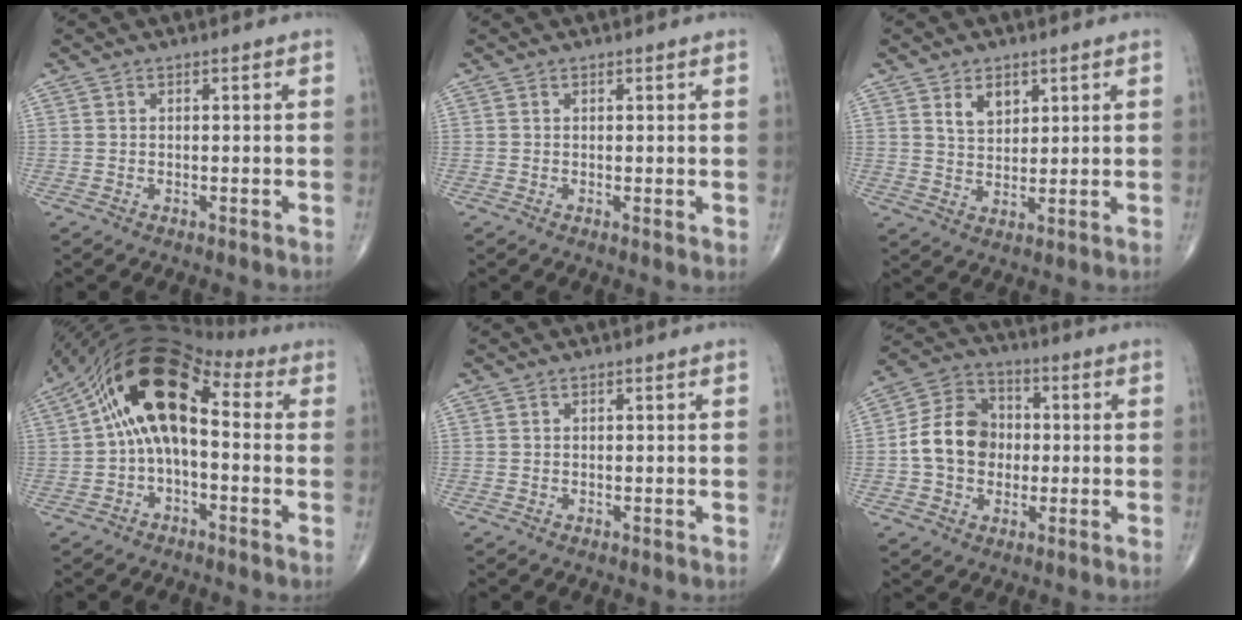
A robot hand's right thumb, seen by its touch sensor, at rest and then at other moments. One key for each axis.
{"total": 1.0, "fx": 0.2, "fy": 0.3, "fz": 1.0, "tx": -0.020, "ty": -0.006, "tz": 0.001}
{"total": 5.2, "fx": 2.6, "fy": 3.3, "fz": 3.0, "tx": -0.032, "ty": -0.020, "tz": 0.050}
{"total": 15.2, "fx": 1.4, "fy": 8.2, "fz": 12.7, "tx": -0.208, "ty": 0.051, "tz": 0.013}
{"total": 0.0}
{"total": 12.2, "fx": -0.6, "fy": 9.9, "fz": 7.0, "tx": -0.103, "ty": 0.030, "tz": -0.018}